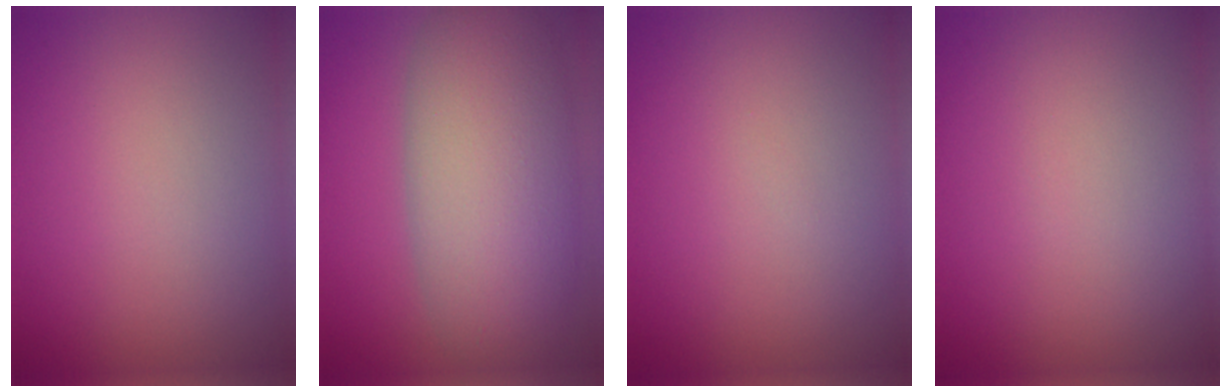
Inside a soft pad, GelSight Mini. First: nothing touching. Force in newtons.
{"total": 9.6, "press": 9.6, "slide": 0.3}
{"total": 0.0}
{"total": 0.0}